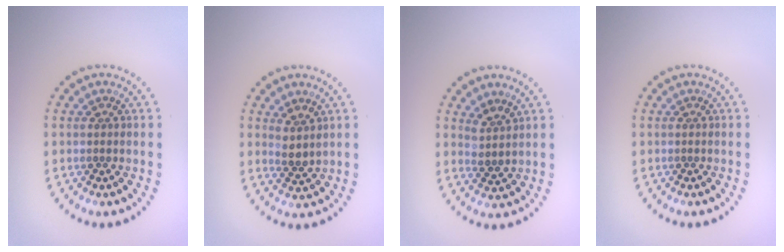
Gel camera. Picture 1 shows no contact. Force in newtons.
{"total": 2.0, "press": 1.6, "slide": 1.2}
{"total": 1.8, "press": 1.4, "slide": 1.2}
{"total": 0.0}